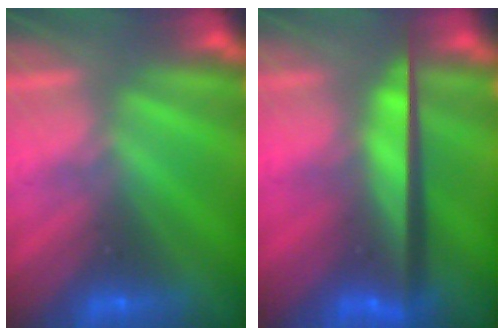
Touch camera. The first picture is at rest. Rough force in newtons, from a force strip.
{"total": 9.0}